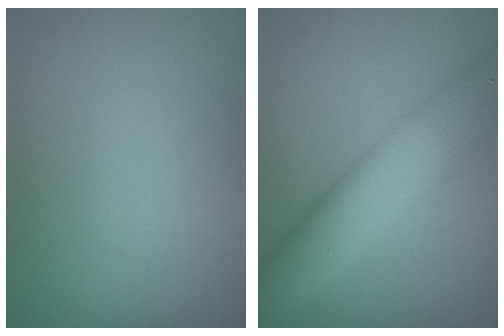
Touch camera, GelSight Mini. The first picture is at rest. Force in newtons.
{"total": 8.7, "press": 8.7, "slide": 0.4}